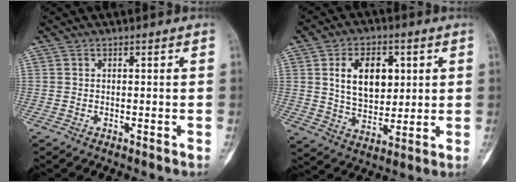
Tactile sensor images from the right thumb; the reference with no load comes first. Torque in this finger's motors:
{"motor_torque": [1.43, 1.50, 0.44, -0.22, 0.31]}